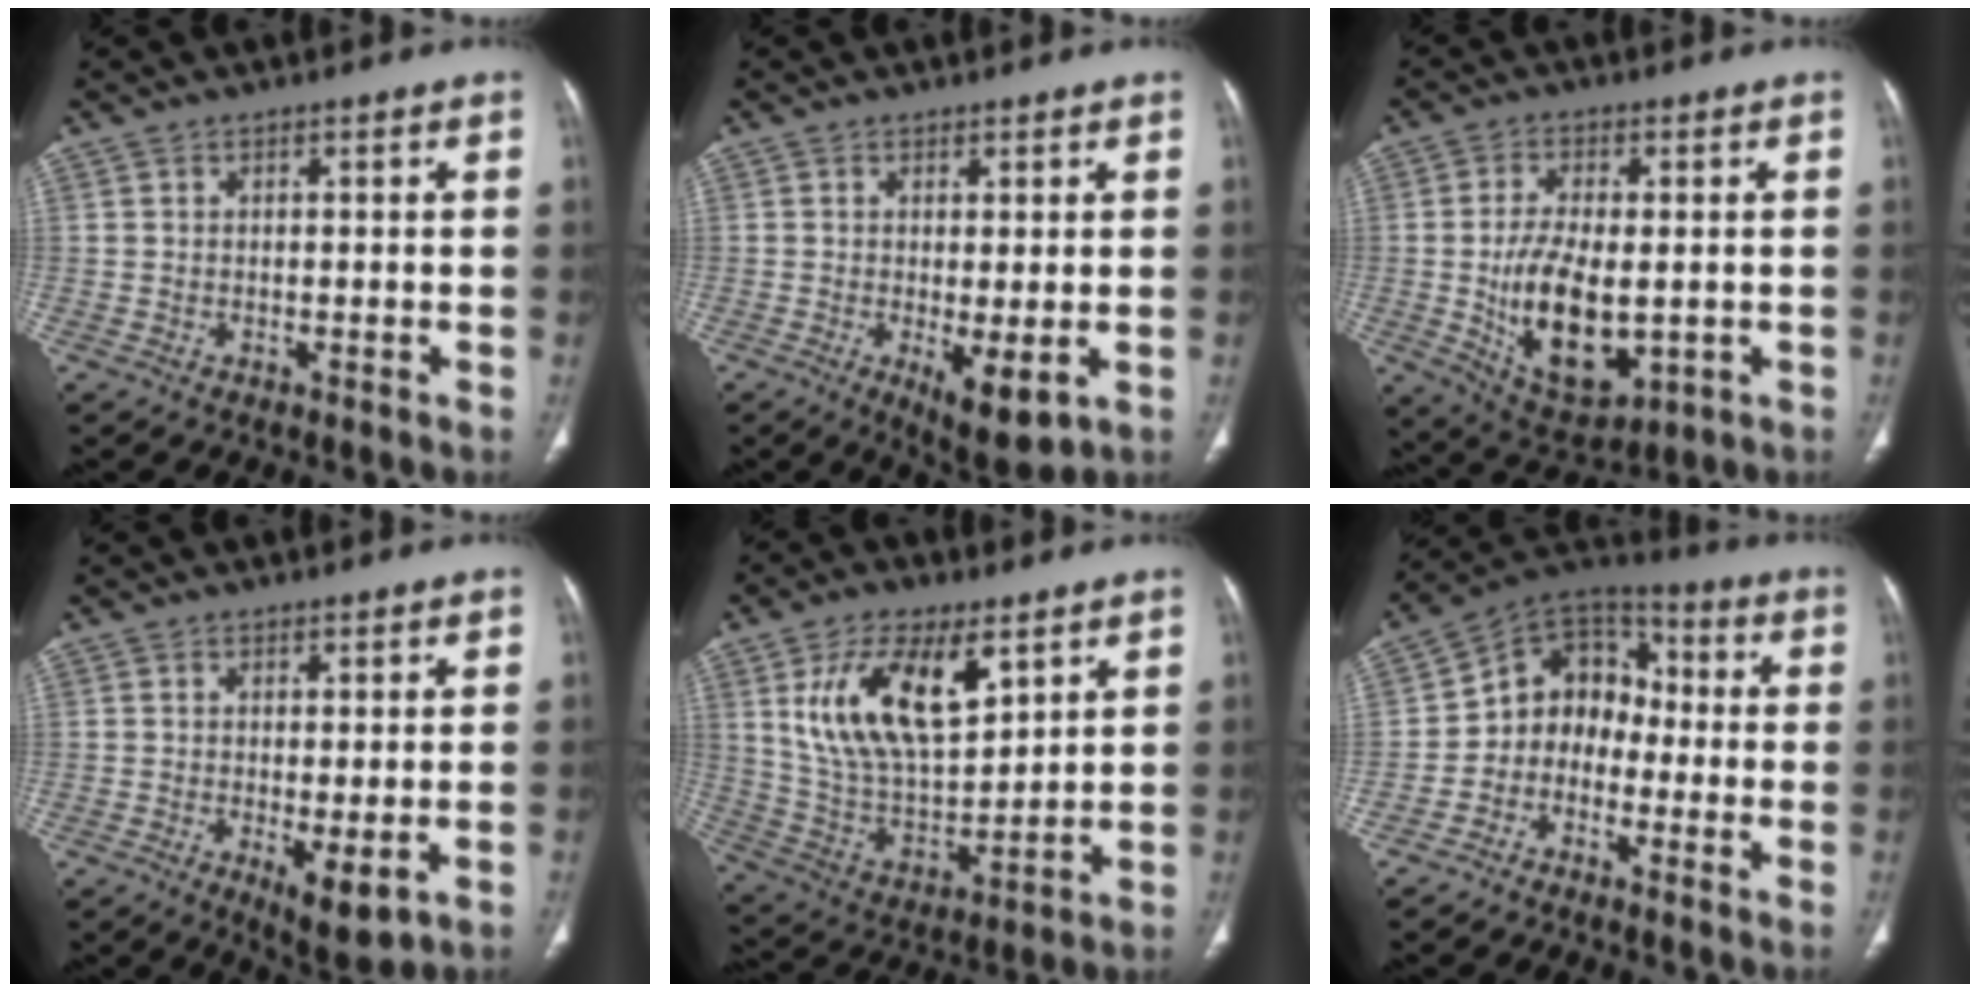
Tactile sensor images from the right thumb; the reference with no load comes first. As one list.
[{"total": 6.6, "force": [-1.4, 2.2, 6.1], "torque": [-0.096, -0.023, -0.012]}, {"total": 14.6, "force": [-1.7, 7.6, 12.4], "torque": [-0.209, -0.013, -0.011]}, {"total": 5.5, "force": [-1.2, 1.8, 5.1], "torque": [-0.083, -0.021, -0.012]}, {"total": 18.3, "force": [7.9, 8.9, 13.9], "torque": [-0.229, -0.033, 0.159]}, {"total": 10.5, "force": [-2.4, 8.6, 5.4], "torque": [-0.056, 0.061, -0.062]}]